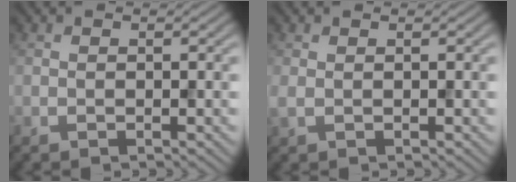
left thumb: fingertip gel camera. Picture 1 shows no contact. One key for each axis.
{"total": 0.9, "fx": 0.3, "fy": 0.3, "fz": 0.8, "tx": -0.024, "ty": 0.002, "tz": 0.006}